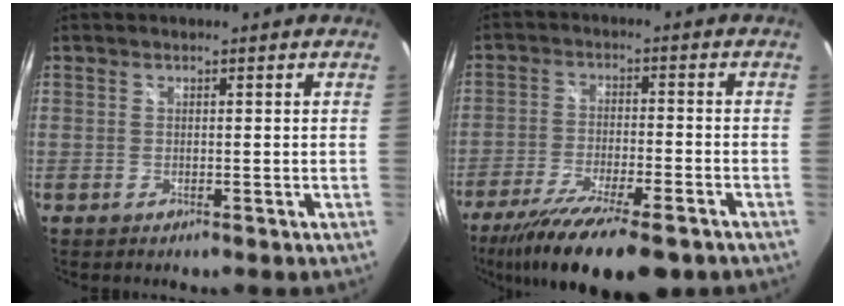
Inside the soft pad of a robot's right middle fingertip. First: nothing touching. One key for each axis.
{"total": 18.2, "fx": -13.5, "fy": 4.4, "fz": 11.4, "tx": -0.224, "ty": -0.055, "tz": -0.219}